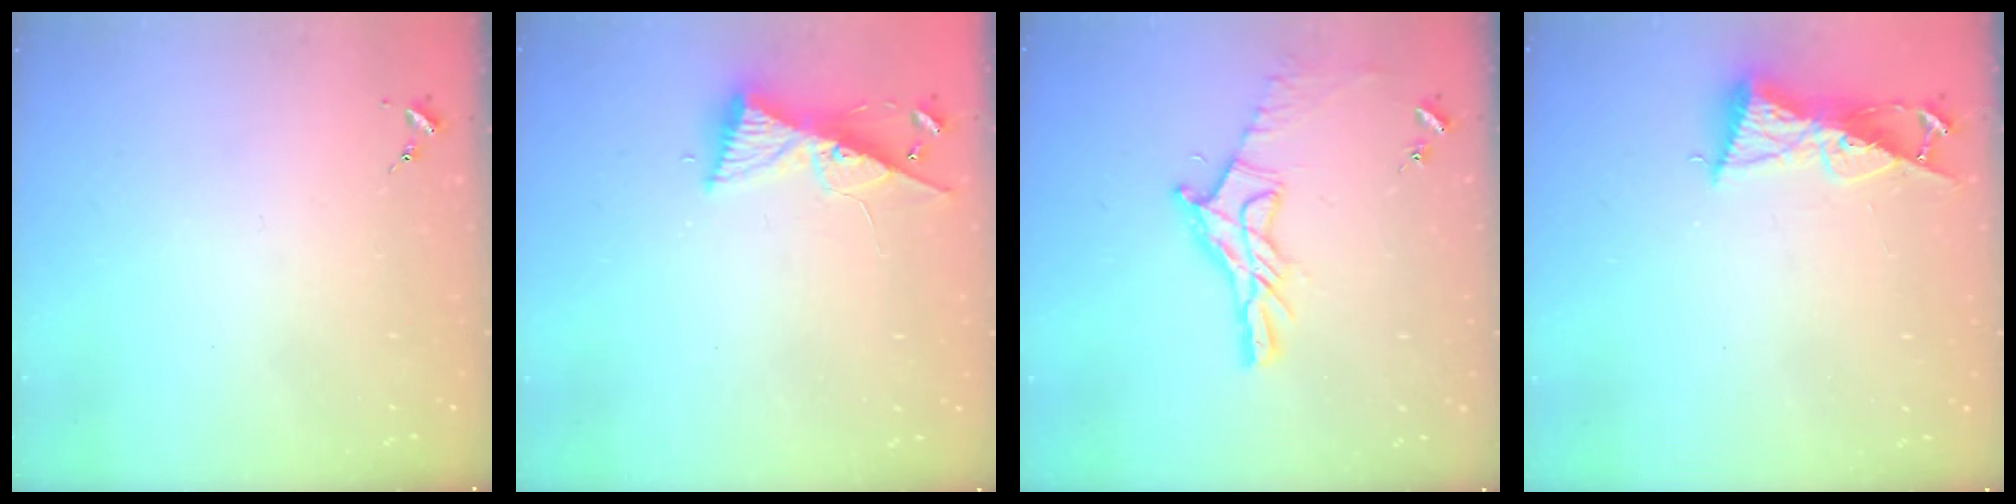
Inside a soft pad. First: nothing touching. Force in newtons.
{"total": 9.0, "press": 9.0, "slide": 0.7}
{"total": 13.3, "press": 13.3, "slide": 1.0}
{"total": 9.0, "press": 9.0, "slide": 0.5}